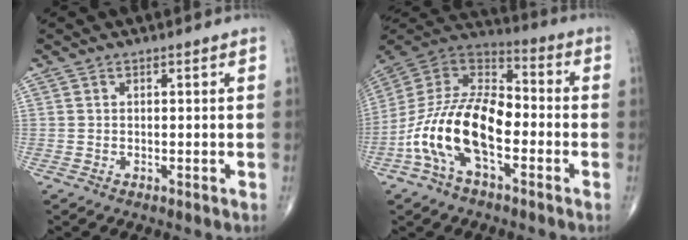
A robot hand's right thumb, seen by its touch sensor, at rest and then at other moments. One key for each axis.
{"total": 18.2, "fx": -5.3, "fy": 9.4, "fz": 14.7, "tx": -0.272, "ty": 0.051, "tz": -0.101}